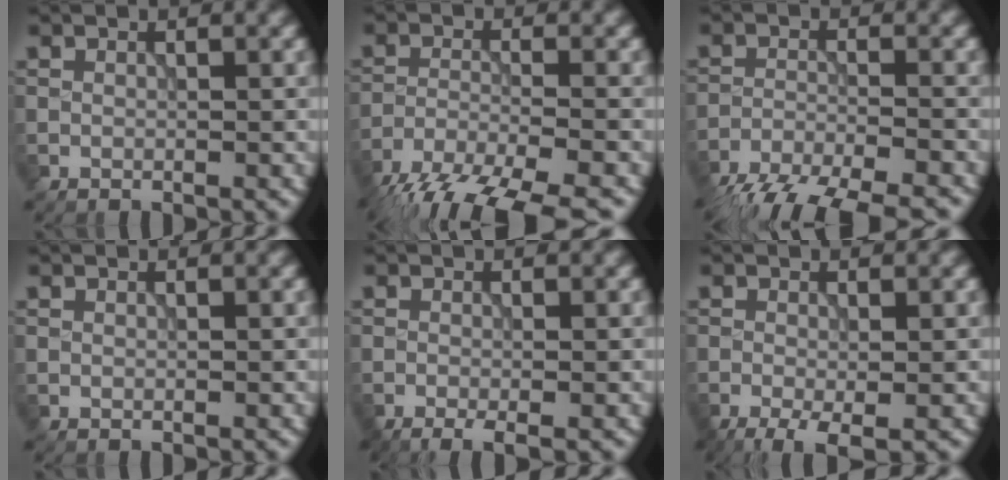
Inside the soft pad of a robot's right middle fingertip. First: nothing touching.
{"total": 10.1, "force": [-8.4, 2.4, 5.2], "torque": [-0.096, -0.033, -0.138]}
{"total": 10.2, "force": [-9.0, 2.4, 4.1], "torque": [-0.069, -0.025, -0.141]}
{"total": 0.0}
{"total": 1.9, "force": [-1.1, 0.4, 1.5], "torque": [-0.024, -0.005, -0.024]}
{"total": 3.3, "force": [-1.7, 0.9, 2.8], "torque": [-0.049, -0.005, -0.030]}